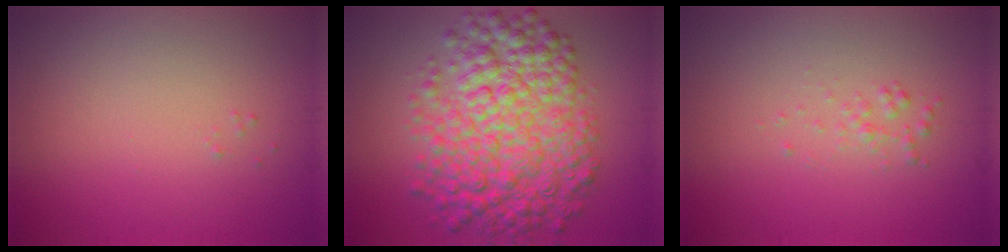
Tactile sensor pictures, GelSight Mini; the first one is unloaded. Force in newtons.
{"total": 9.4, "press": 9.4, "slide": 0.0}
{"total": 0.9, "press": 0.9, "slide": 0.0}